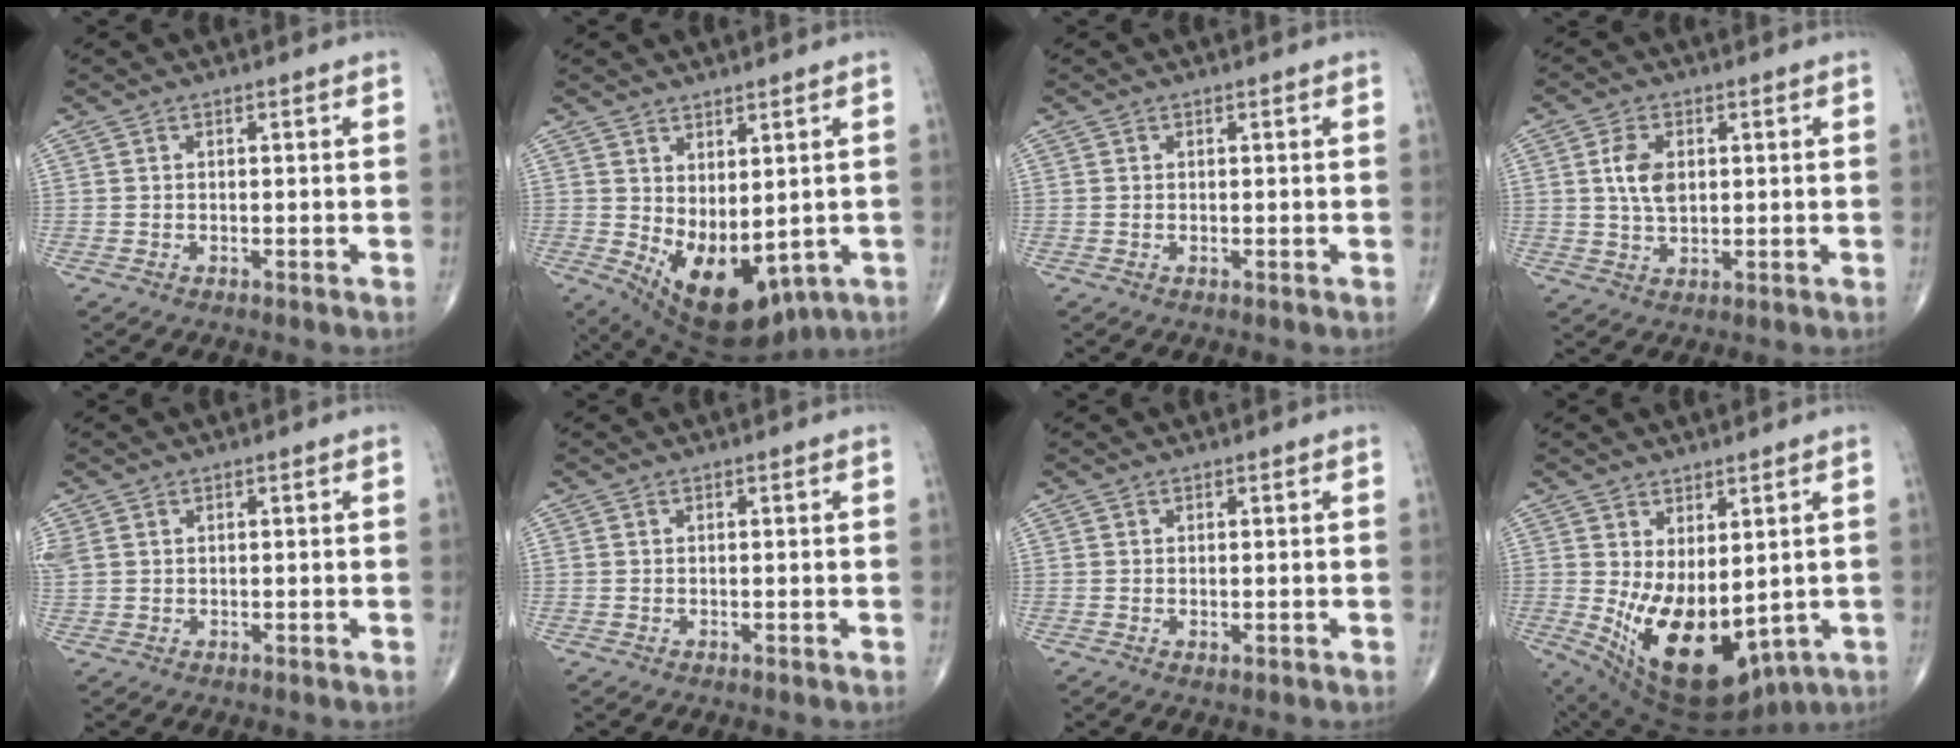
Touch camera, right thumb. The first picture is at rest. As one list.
[{"total": 14.4, "force": [-2.0, 7.6, 12.1], "torque": [-0.180, -0.019, 0.002]}, {"total": 0.0}, {"total": 6.0, "force": [1.1, 3.7, 4.5], "torque": [-0.083, -0.006, 0.019]}, {"total": 2.8, "force": [1.0, 2.2, 1.5], "torque": [-0.056, 0.013, 0.030]}, {"total": 0.0}, {"total": 0.6, "force": [0.0, 0.3, 0.5], "torque": [-0.010, -0.003, 0.002]}, {"total": 17.1, "force": [-1.6, 9.1, 14.4], "torque": [-0.228, -0.026, 0.013]}]